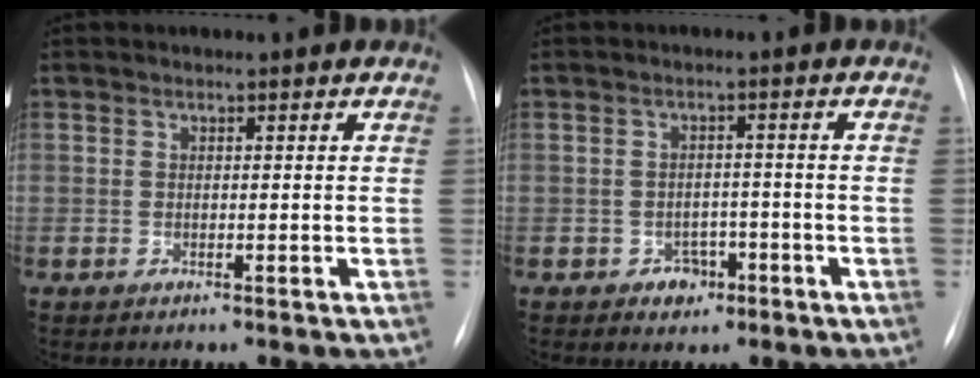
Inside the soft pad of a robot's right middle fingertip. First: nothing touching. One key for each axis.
{"total": 3.2, "fx": -1.7, "fy": 2.4, "fz": 1.2, "tx": -0.008, "ty": 0.010, "tz": -0.019}